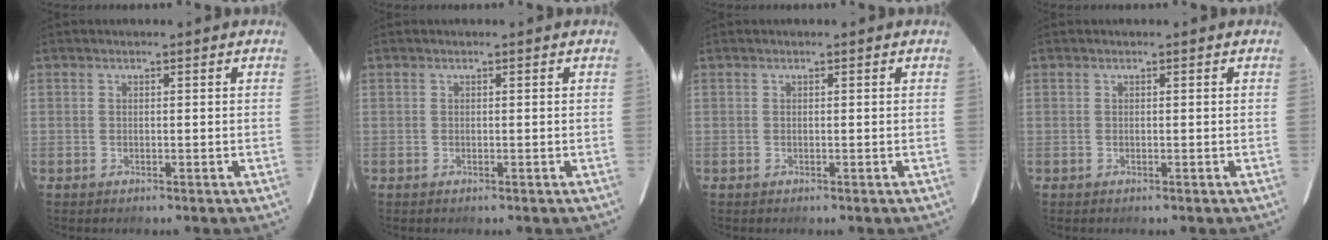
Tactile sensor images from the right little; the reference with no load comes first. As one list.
[{"total": 0.0}, {"total": 0.0}, {"total": 0.0}]